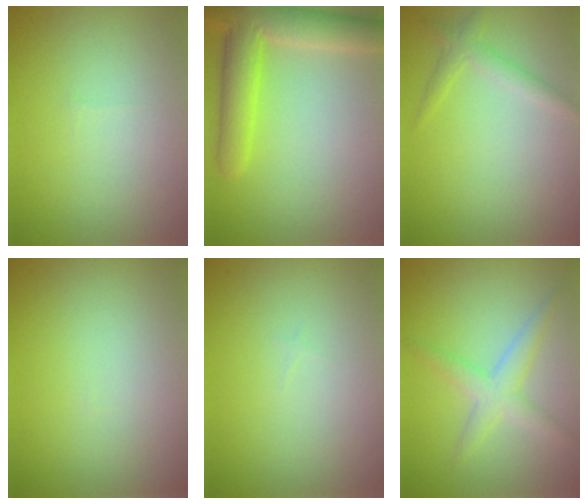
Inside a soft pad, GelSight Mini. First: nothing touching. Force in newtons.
{"total": 6.3, "press": 6.3, "slide": 0.3}
{"total": 1.6, "press": 1.6, "slide": 0.1}
{"total": 0.0}
{"total": 0.0}
{"total": 2.8, "press": 2.8, "slide": 0.2}